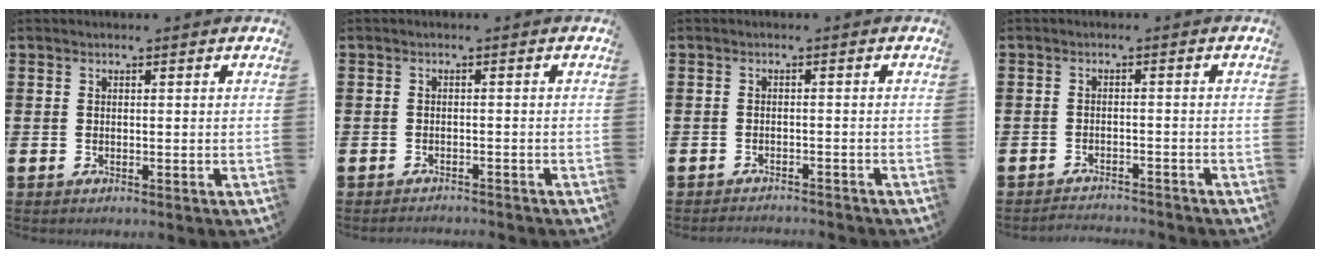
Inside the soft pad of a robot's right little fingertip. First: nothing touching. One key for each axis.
{"total": 1.0, "fx": -1.0, "fy": 0.0, "fz": -0.1, "tx": -0.001, "ty": 0.001, "tz": -0.021}
{"total": 1.3, "fx": -1.3, "fy": -0.1, "fz": -0.1, "tx": -0.002, "ty": 0.003, "tz": -0.027}
{"total": 1.8, "fx": -1.8, "fy": -0.1, "fz": -0.2, "tx": -0.002, "ty": 0.005, "tz": -0.038}